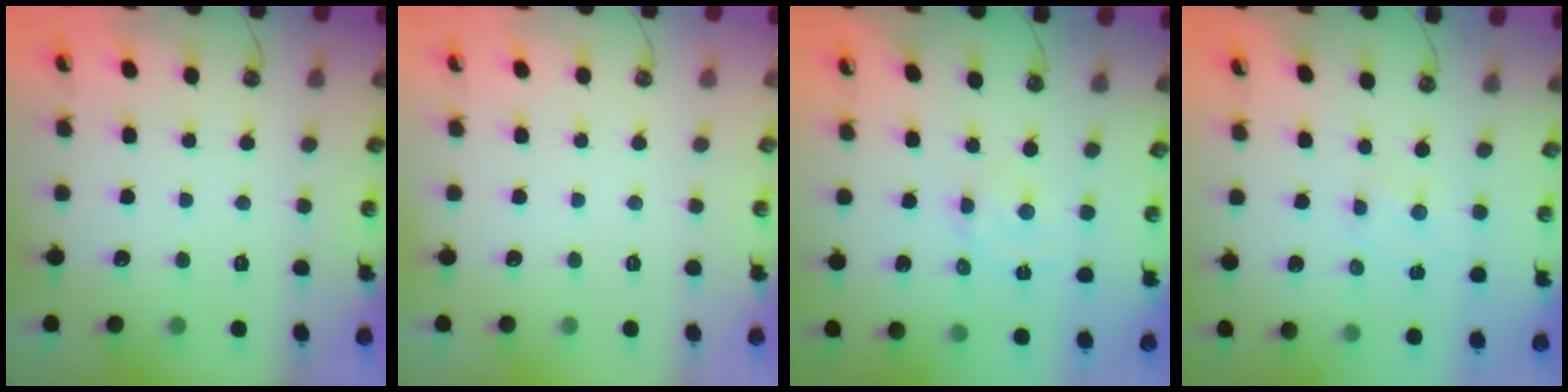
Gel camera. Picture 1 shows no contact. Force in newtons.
{"total": 0.0}
{"total": 2.7, "press": 2.7, "slide": 0.1}
{"total": 1.4, "press": 1.4, "slide": 0.2}